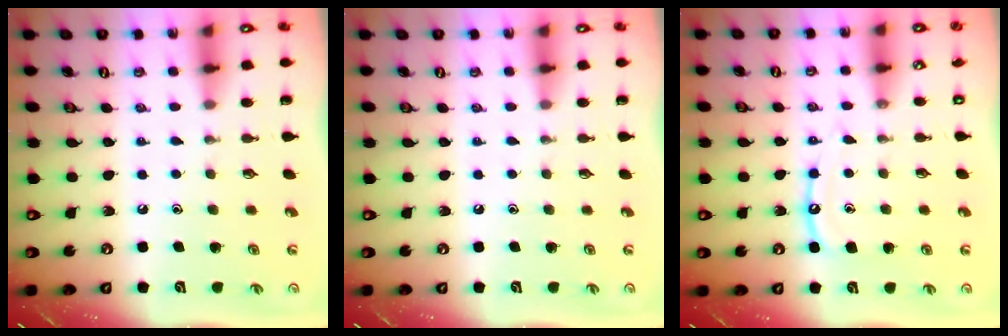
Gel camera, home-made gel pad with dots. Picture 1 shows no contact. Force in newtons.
{"total": 0.0}
{"total": 9.2, "press": 9.2, "slide": 0.8}